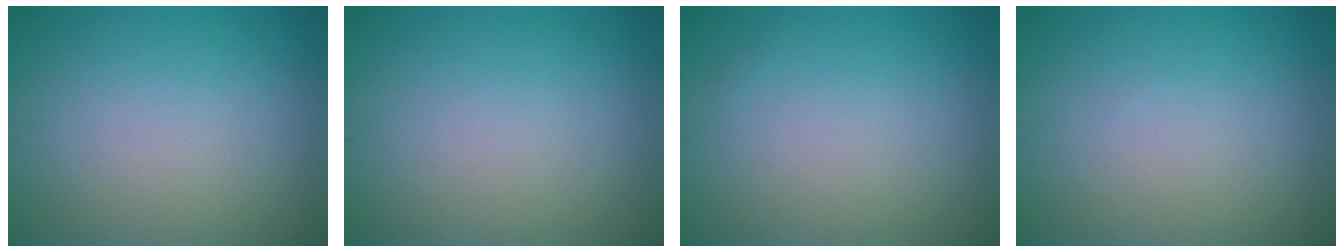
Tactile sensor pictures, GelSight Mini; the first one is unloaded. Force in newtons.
{"total": 0.0}
{"total": 0.0}
{"total": 0.0}